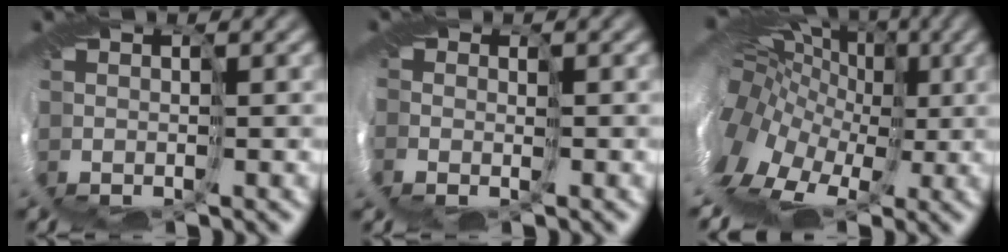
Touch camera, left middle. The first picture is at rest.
{"total": 1.8, "force": [-1.0, 1.5, 0.2], "torque": [-0.005, -0.013, -0.019]}
{"total": 14.9, "force": [-0.9, 10.8, 10.2], "torque": [-0.194, -0.012, -0.014]}